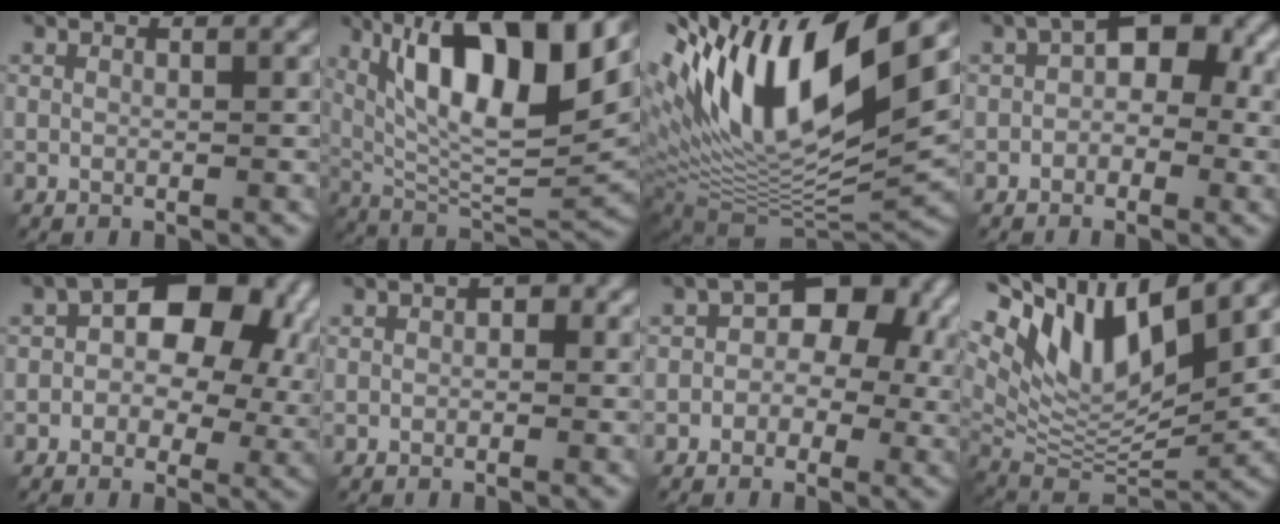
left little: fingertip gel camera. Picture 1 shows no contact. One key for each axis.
{"total": 13.3, "fx": 5.0, "fy": 4.4, "fz": 11.5, "tx": -0.187, "ty": 0.009, "tz": 0.087}
{"total": 16.3, "fx": 5.2, "fy": 5.8, "fz": 14.3, "tx": -0.264, "ty": 0.006, "tz": 0.083}
{"total": 6.7, "fx": 0.9, "fy": 4.4, "fz": 5.0, "tx": -0.054, "ty": 0.012, "tz": -0.002}
{"total": 11.4, "fx": 2.4, "fy": 7.2, "fz": 8.5, "tx": -0.107, "ty": 0.011, "tz": 0.025}
{"total": 1.8, "fx": -0.2, "fy": 1.3, "fz": 1.3, "tx": -0.010, "ty": 0.004, "tz": -0.008}
{"total": 7.1, "fx": 1.0, "fy": 5.1, "fz": 4.9, "tx": -0.034, "ty": 0.007, "tz": -0.005}
{"total": 11.4, "fx": 5.6, "fy": 4.3, "fz": 9.0, "tx": -0.171, "ty": 0.006, "tz": 0.108}